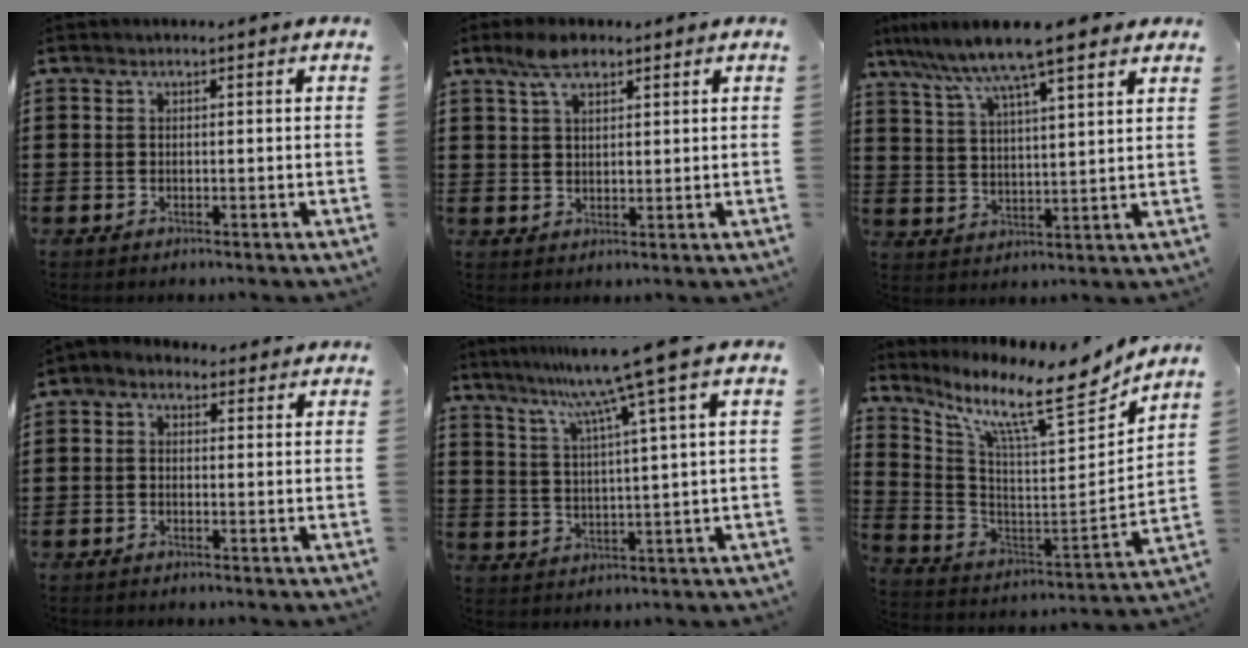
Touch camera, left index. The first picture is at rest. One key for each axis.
{"total": 5.2, "fx": 3.4, "fy": 2.5, "fz": 3.0, "tx": -0.061, "ty": 0.007, "tz": 0.061}
{"total": 8.6, "fx": 7.0, "fy": 0.3, "fz": 4.9, "tx": -0.120, "ty": -0.027, "tz": 0.118}
{"total": 1.2, "fx": -0.4, "fy": 0.9, "fz": 0.7, "tx": -0.015, "ty": 0.005, "tz": -0.010}
{"total": 9.6, "fx": 6.6, "fy": -2.1, "fz": 6.7, "tx": -0.149, "ty": -0.028, "tz": 0.103}
{"total": 11.8, "fx": 9.0, "fy": 1.2, "fz": 7.6, "tx": -0.166, "ty": -0.070, "tz": 0.141}